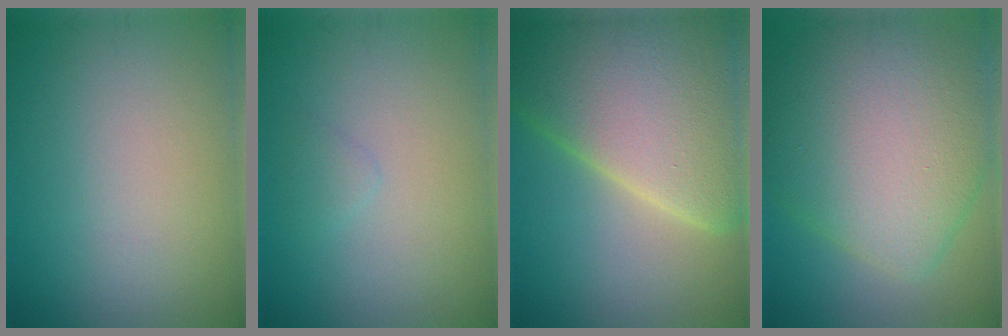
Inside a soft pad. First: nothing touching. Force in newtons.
{"total": 0.9, "press": 0.9, "slide": 0.1}
{"total": 14.2, "press": 14.2, "slide": 0.8}
{"total": 11.1, "press": 11.1, "slide": 0.5}